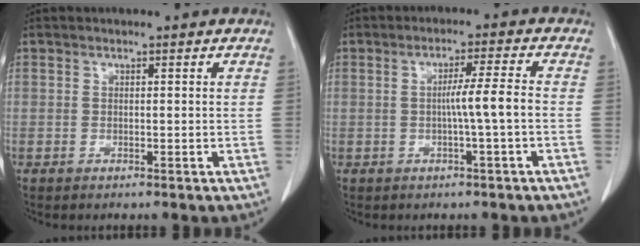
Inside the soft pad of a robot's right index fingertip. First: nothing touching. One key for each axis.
{"total": 4.6, "fx": -0.8, "fy": -0.8, "fz": 4.5, "tx": -0.073, "ty": 0.004, "tz": -0.013}